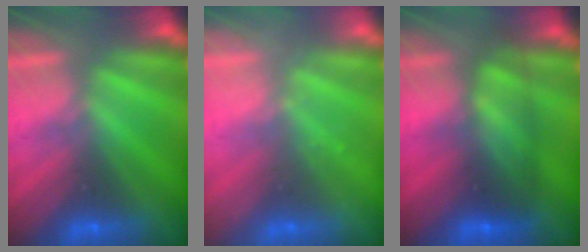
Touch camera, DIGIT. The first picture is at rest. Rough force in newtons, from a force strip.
{"total": 2.1}
{"total": 9.8}